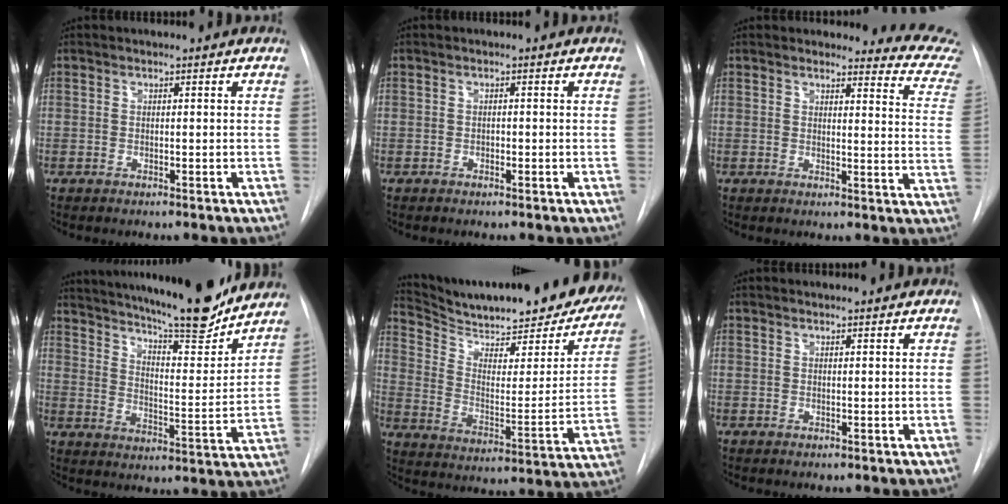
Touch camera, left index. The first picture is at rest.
{"total": 1.3, "force": [-1.3, 0.2, 0.0], "torque": [0.003, -0.004, -0.022]}
{"total": 9.9, "force": [9.9, 0.3, -0.1], "torque": [0.032, -0.116, 0.067]}
{"total": 20.0, "force": [17.6, 2.1, 9.4], "torque": [-0.155, -0.038, 0.246]}
{"total": 27.9, "force": [23.6, 5.7, 13.7], "torque": [-0.214, -0.075, 0.310]}
{"total": 0.0}